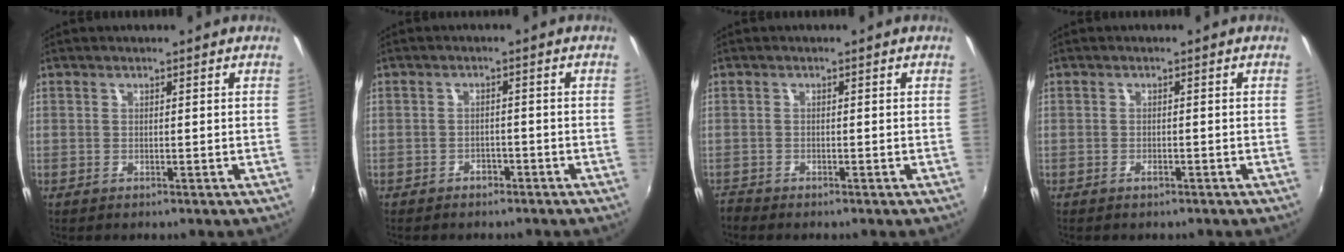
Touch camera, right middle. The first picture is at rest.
{"total": 2.8, "force": [-2.3, 1.5, 0.6], "torque": [-0.021, -0.001, -0.032]}
{"total": 1.9, "force": [-1.8, 0.5, 0.1], "torque": [-0.010, -0.008, -0.040]}
{"total": 1.0, "force": [-0.8, 0.3, 0.5], "torque": [-0.011, 0.000, -0.013]}